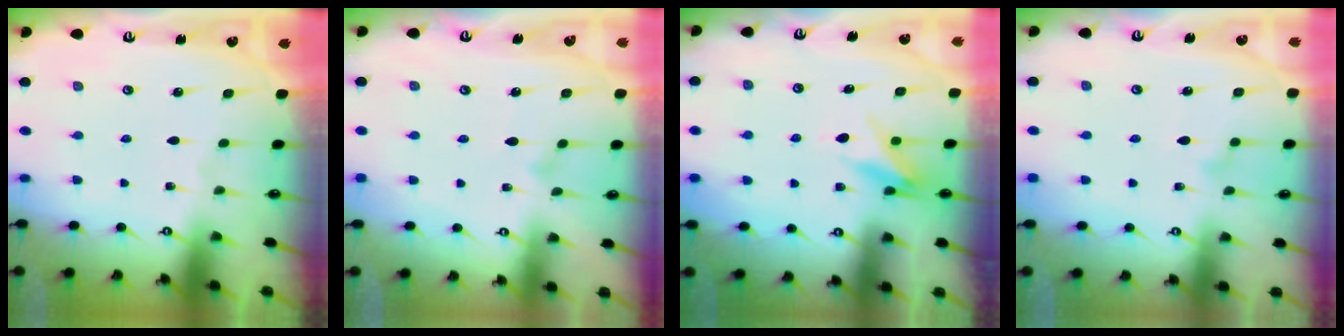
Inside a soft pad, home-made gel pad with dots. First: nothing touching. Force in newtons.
{"total": 7.5, "press": 7.5, "slide": 0.4}
{"total": 9.0, "press": 8.9, "slide": 1.3}
{"total": 8.4, "press": 8.4, "slide": 0.5}